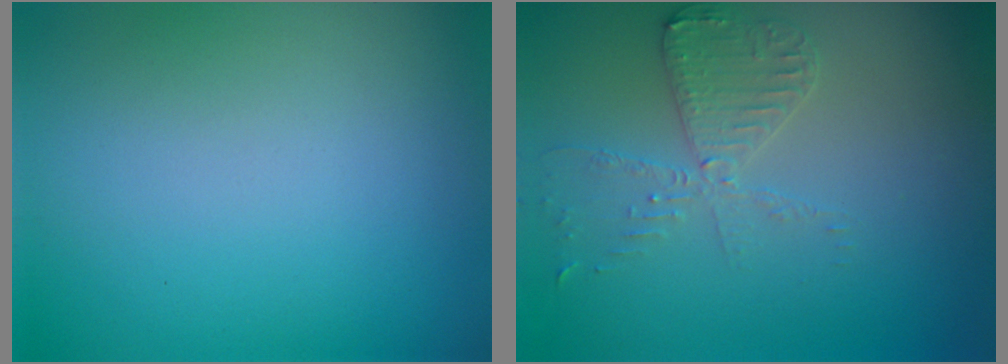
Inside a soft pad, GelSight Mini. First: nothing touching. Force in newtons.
{"total": 3.1, "press": 2.8, "slide": 1.3}